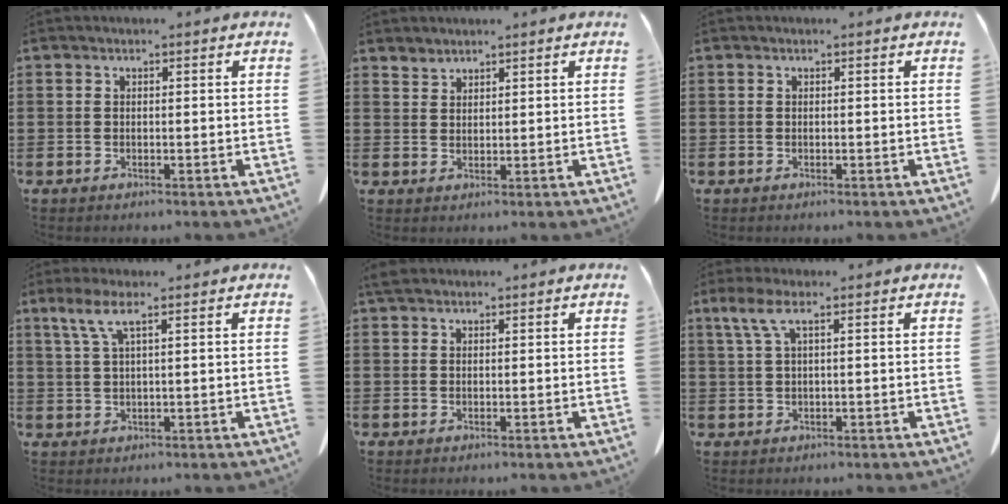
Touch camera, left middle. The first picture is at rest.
{"total": 1.8, "force": [1.8, 0.4, 0.0], "torque": [-0.004, -0.001, 0.036]}
{"total": 0.0}
{"total": 4.1, "force": [2.1, 0.3, 3.5], "torque": [-0.075, 0.001, 0.036]}
{"total": 1.6, "force": [1.2, 0.9, 0.7], "torque": [-0.019, 0.004, 0.023]}
{"total": 3.6, "force": [1.4, 0.6, 3.2], "torque": [-0.076, -0.001, 0.023]}